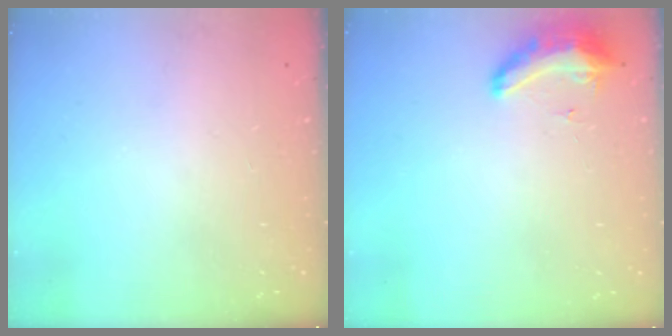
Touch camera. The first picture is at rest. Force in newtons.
{"total": 8.5, "press": 8.3, "slide": 1.7}